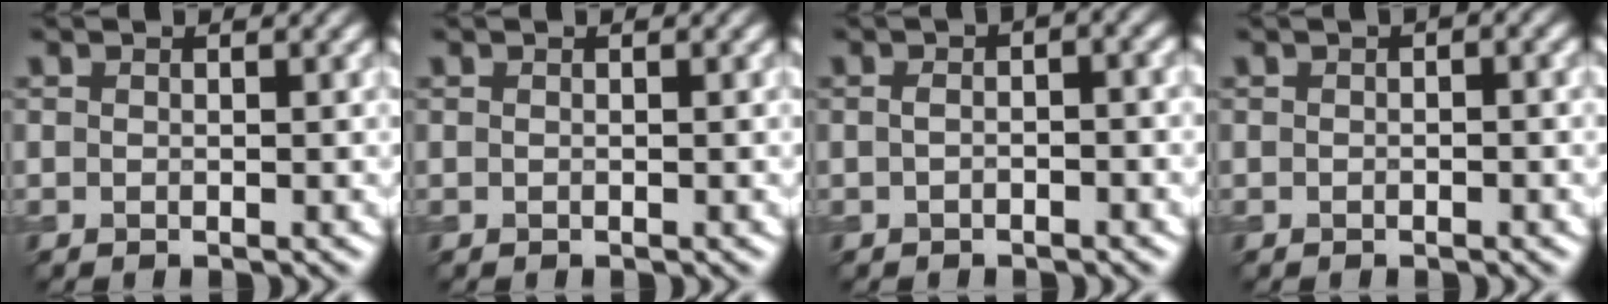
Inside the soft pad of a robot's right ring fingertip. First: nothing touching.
{"total": 0.0}
{"total": 2.4, "force": [0.1, 0.9, 2.2], "torque": [-0.035, 0.002, -0.001]}
{"total": 1.0, "force": [0.1, 0.5, 0.9], "torque": [-0.012, 0.003, 0.003]}